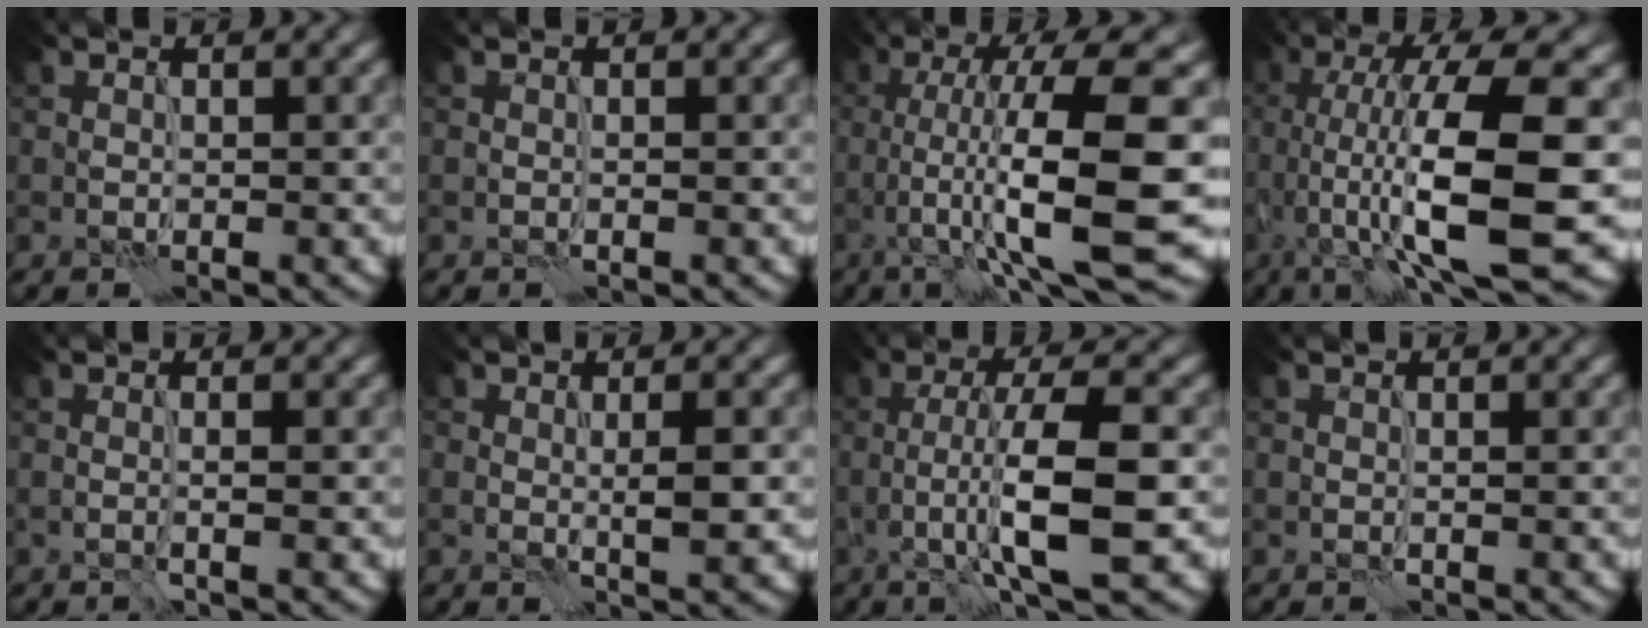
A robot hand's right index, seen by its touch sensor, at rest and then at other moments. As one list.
[{"total": 0.0}, {"total": 12.6, "force": [-1.9, 3.2, 12.0], "torque": [-0.172, 0.003, -0.030]}, {"total": 13.8, "force": [-1.6, 4.5, 12.9], "torque": [-0.205, -0.001, -0.029]}, {"total": 1.0, "force": [-0.4, 0.2, 0.9], "torque": [-0.014, 0.003, -0.011]}, {"total": 2.1, "force": [-0.1, 0.5, 2.0], "torque": [-0.029, -0.003, -0.001]}, {"total": 8.3, "force": [-1.6, 2.0, 7.9], "torque": [-0.118, 0.006, -0.030]}, {"total": 0.0}]